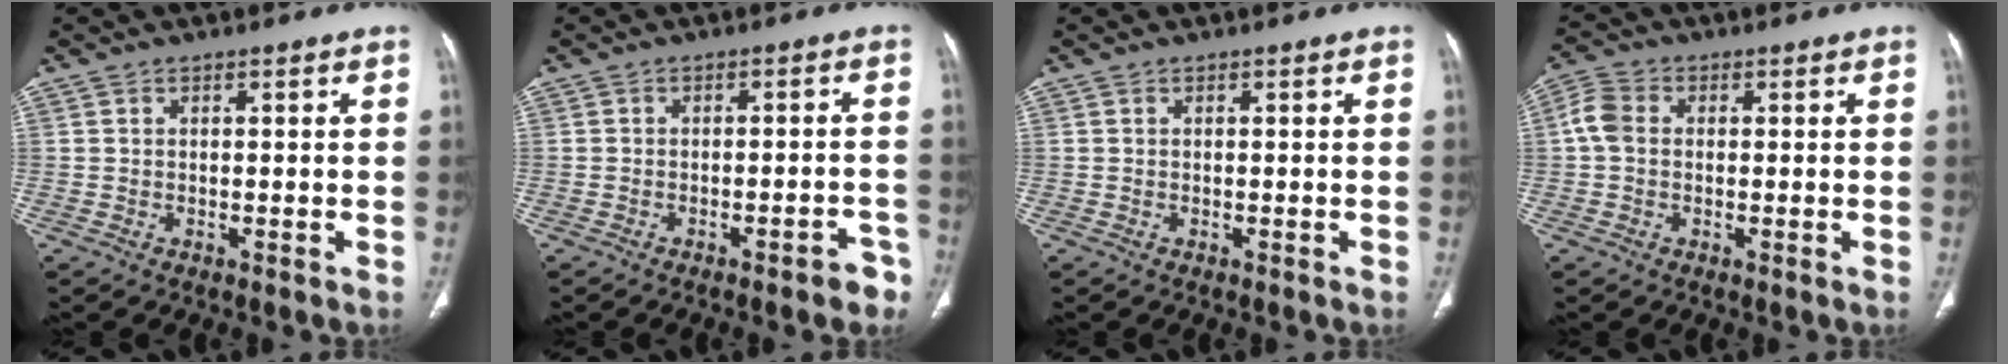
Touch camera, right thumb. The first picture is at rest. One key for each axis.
{"total": 4.5, "fx": -3.1, "fy": 1.4, "fz": 3.0, "tx": -0.026, "ty": 0.024, "tz": -0.033}
{"total": 0.0}
{"total": 4.5, "fx": 0.2, "fy": 3.5, "fz": 2.8, "tx": -0.061, "ty": 0.015, "tz": -0.002}